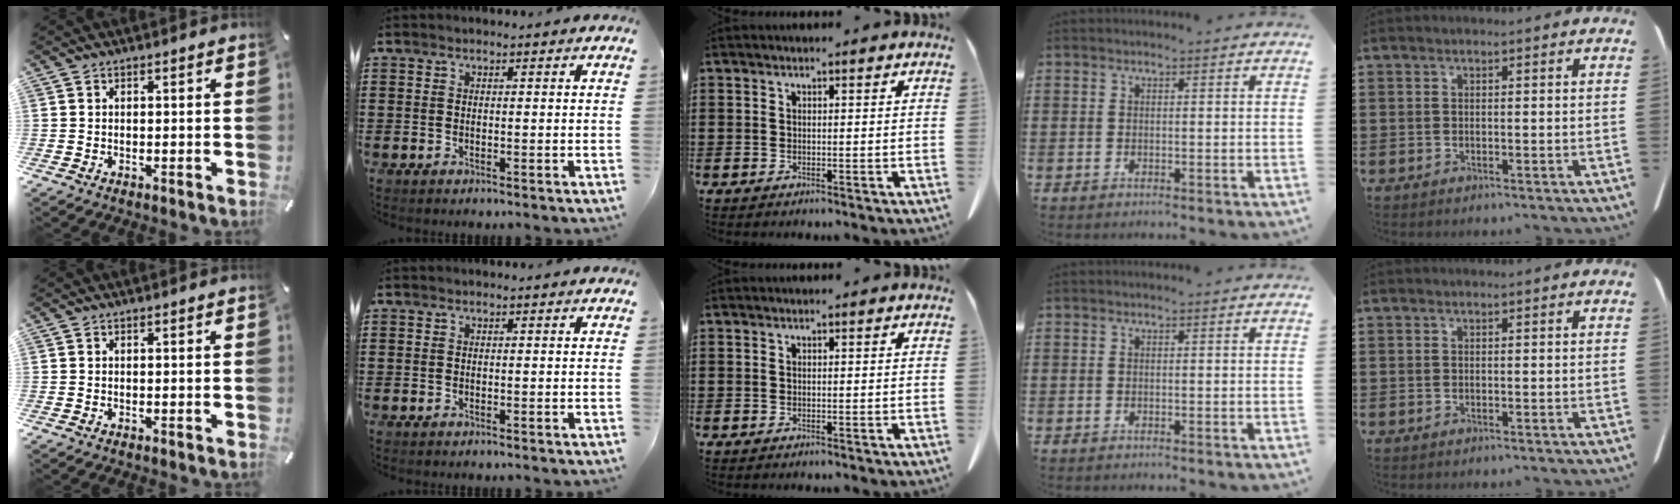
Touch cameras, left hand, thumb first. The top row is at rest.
{}